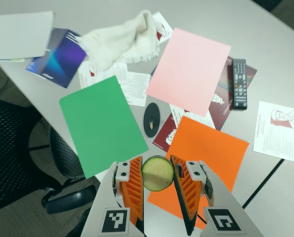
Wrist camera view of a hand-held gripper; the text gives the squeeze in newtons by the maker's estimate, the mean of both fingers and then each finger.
{"total": 12.4, "left": 13.0, "right": 11.8}